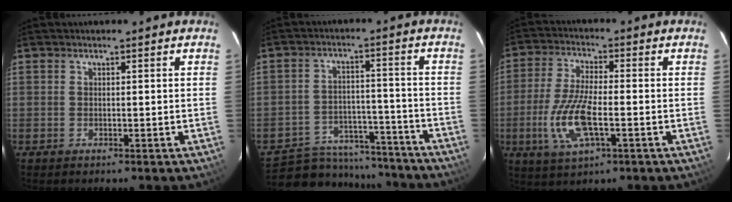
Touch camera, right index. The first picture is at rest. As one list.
[{"total": 17.6, "force": [-15.1, 7.7, 4.7], "torque": [-0.112, 0.031, -0.199]}, {"total": 11.5, "force": [-3.2, 3.8, 10.4], "torque": [-0.224, -0.008, -0.062]}]